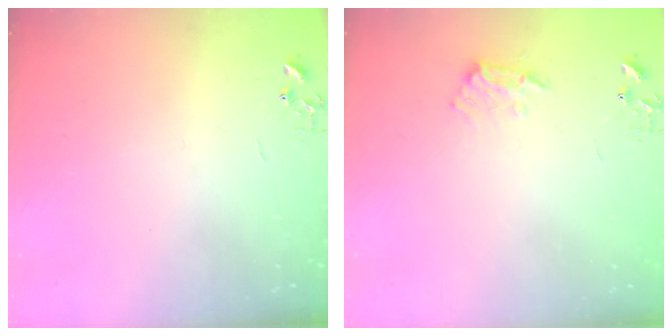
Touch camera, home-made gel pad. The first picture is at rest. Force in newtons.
{"total": 9.0, "press": 8.9, "slide": 1.1}